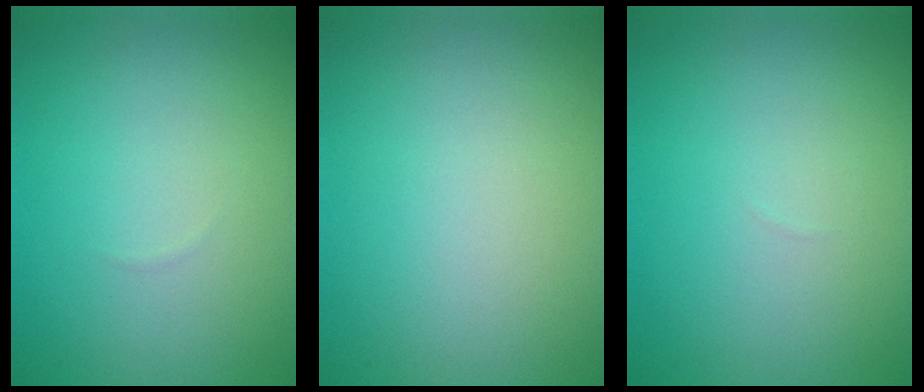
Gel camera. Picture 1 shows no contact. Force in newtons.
{"total": 0.0}
{"total": 0.0}